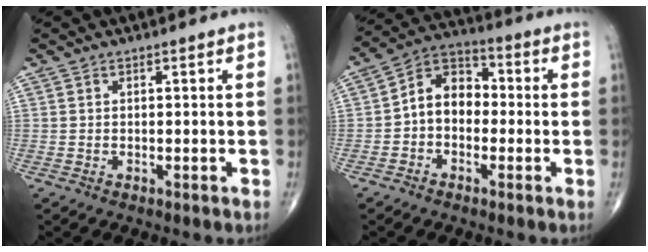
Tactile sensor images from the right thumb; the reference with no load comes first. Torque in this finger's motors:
{"motor_torque": [0.13, 0.18, 0.77, -0.14, 0.06]}